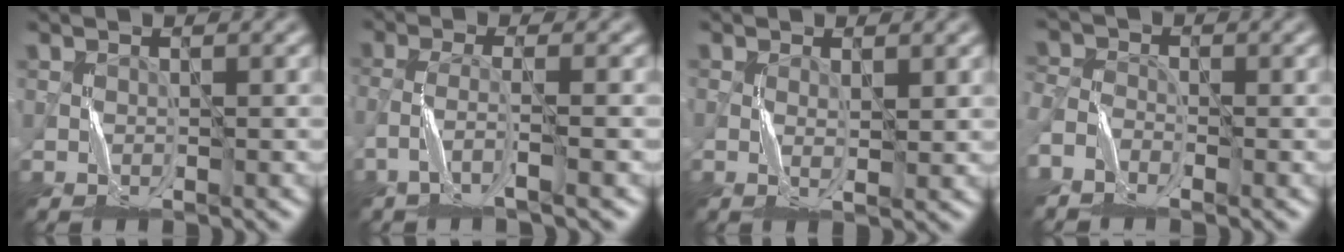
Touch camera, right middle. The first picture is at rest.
{"total": 2.4, "force": [-1.8, 0.0, 1.6], "torque": [-0.030, 0.009, -0.050]}
{"total": 0.8, "force": [0.2, 0.1, 0.8], "torque": [-0.017, 0.002, 0.004]}
{"total": 3.4, "force": [-2.7, 1.7, 1.1], "torque": [-0.022, 0.000, -0.060]}